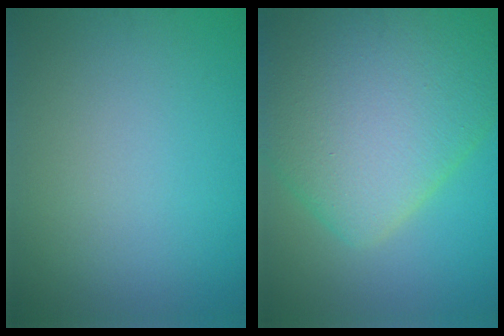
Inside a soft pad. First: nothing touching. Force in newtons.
{"total": 12.9, "press": 12.9, "slide": 0.5}